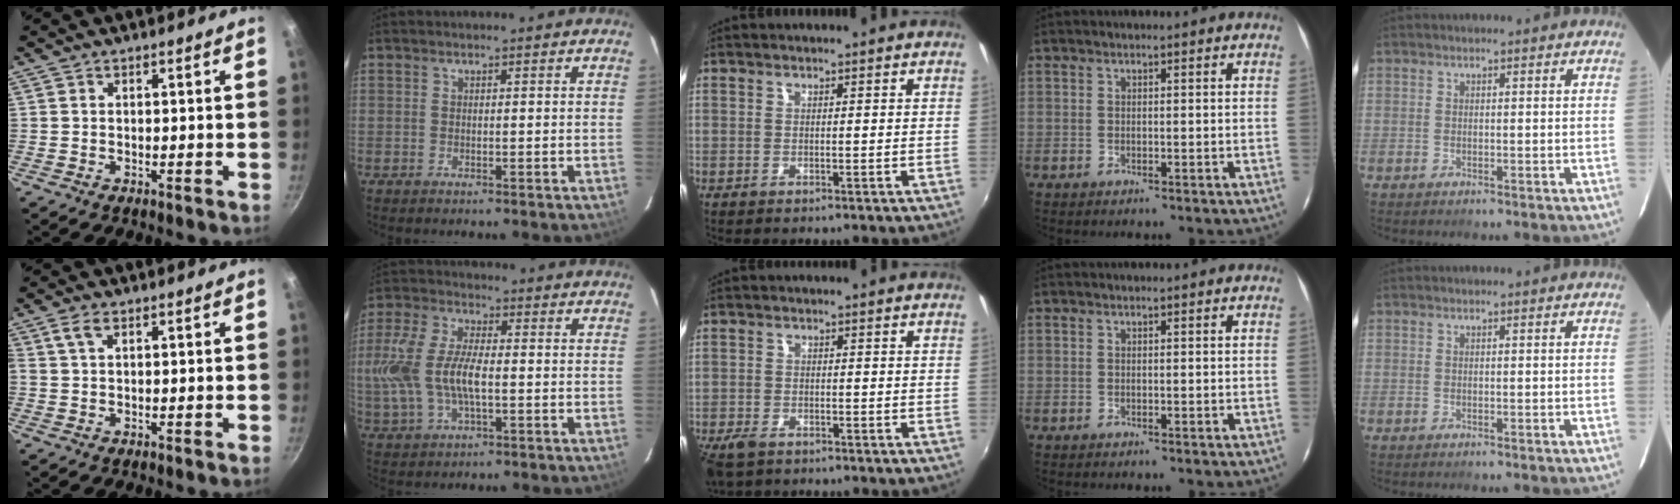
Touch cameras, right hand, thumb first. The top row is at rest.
{"thumb": {"total": 2.7, "force": [1.1, 1.4, 2.1], "torque": [-0.042, 0.005, 0.020]}, "index": {"total": 13.5, "force": [-1.2, 6.4, 11.8], "torque": [-0.261, 0.006, -0.021]}, "middle": {"total": 4.9, "force": [-3.5, 2.4, 2.4], "torque": [-0.067, -0.016, -0.068]}}